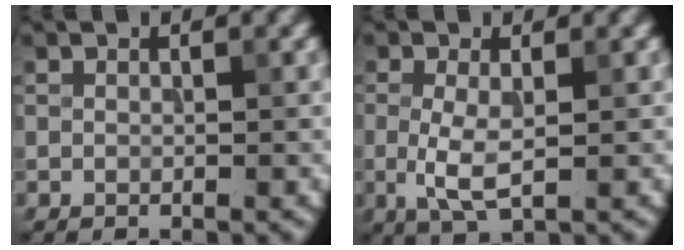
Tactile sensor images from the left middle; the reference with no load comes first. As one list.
[{"total": 2.9, "force": [-0.2, 0.8, 2.8], "torque": [-0.066, -0.002, 0.000]}]